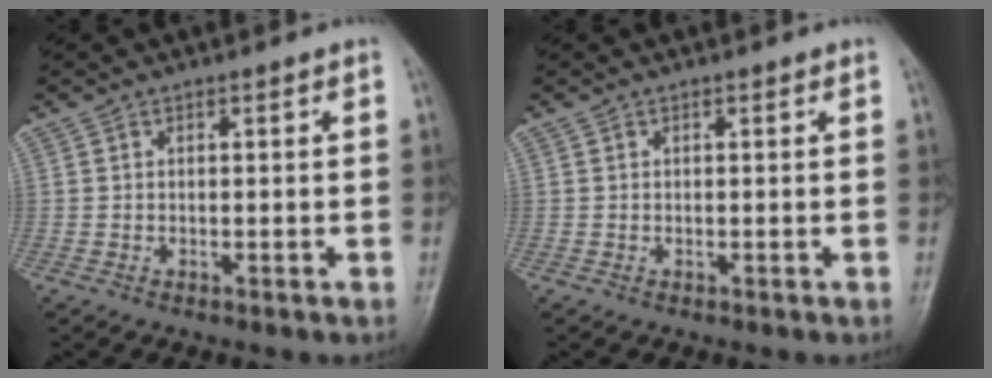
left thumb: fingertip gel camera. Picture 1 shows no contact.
{"total": 0.0}